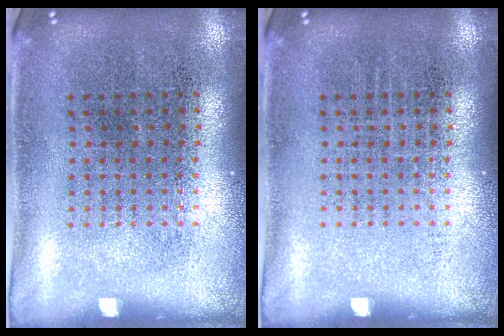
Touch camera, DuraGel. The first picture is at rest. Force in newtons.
{"total": 0.0}